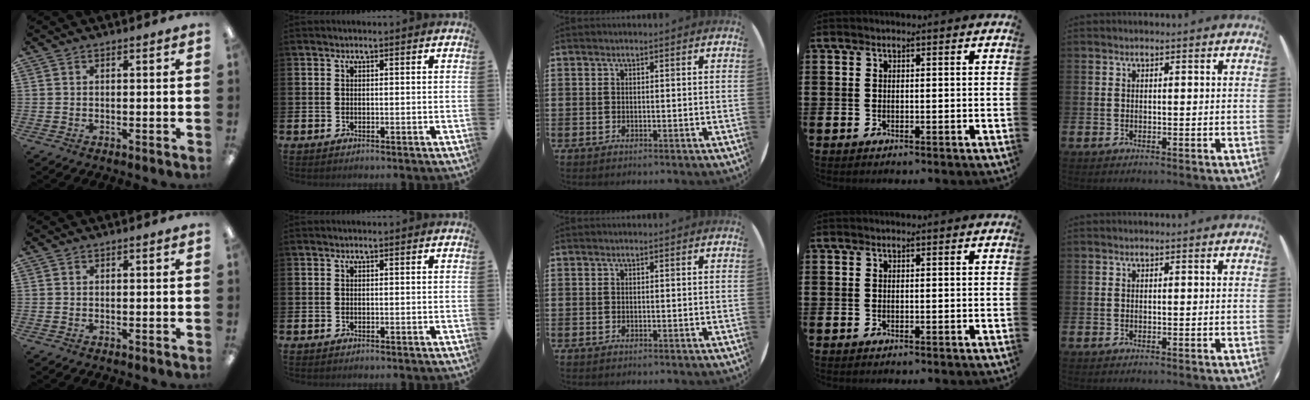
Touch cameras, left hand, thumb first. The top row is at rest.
{}